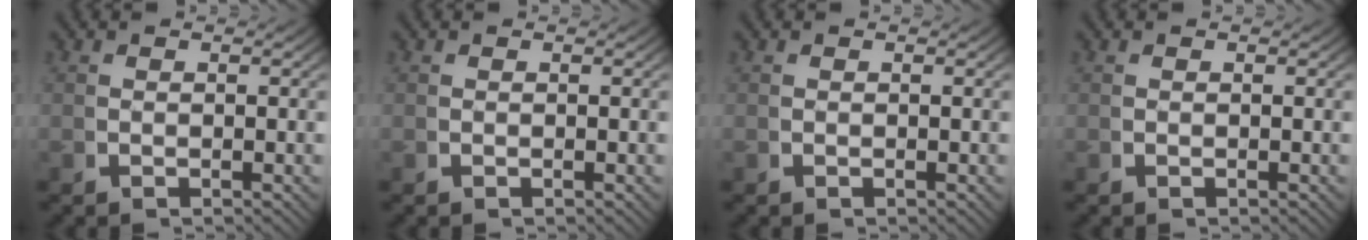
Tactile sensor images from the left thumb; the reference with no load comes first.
{"total": 0.0}
{"total": 0.0}
{"total": 0.0}